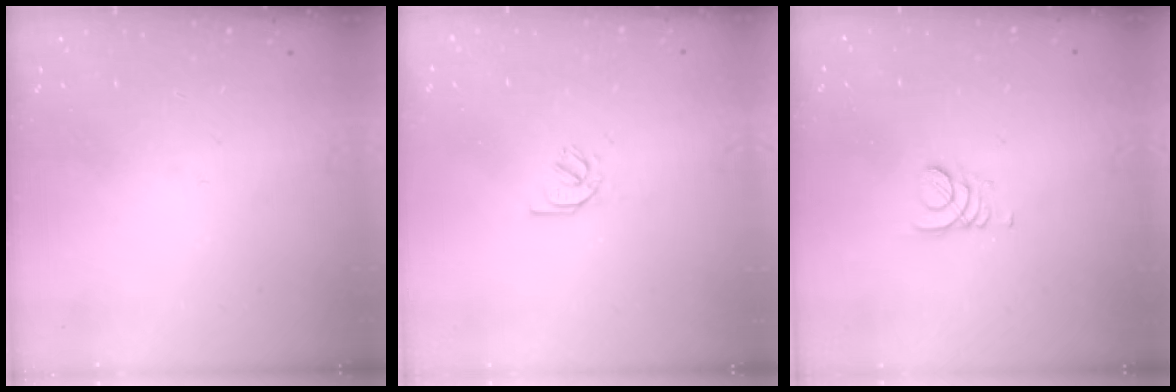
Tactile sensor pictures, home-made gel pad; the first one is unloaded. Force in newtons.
{"total": 2.2, "press": 2.2, "slide": 0.0}
{"total": 2.2, "press": 2.2, "slide": 0.3}